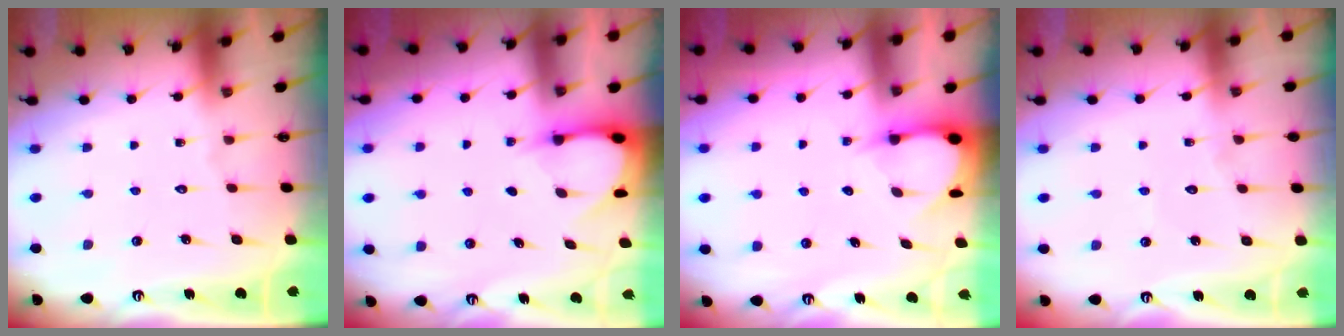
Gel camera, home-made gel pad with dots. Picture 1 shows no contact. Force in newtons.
{"total": 3.1, "press": 3.1, "slide": 0.3}
{"total": 3.4, "press": 3.3, "slide": 0.4}
{"total": 2.7, "press": 2.7, "slide": 0.2}